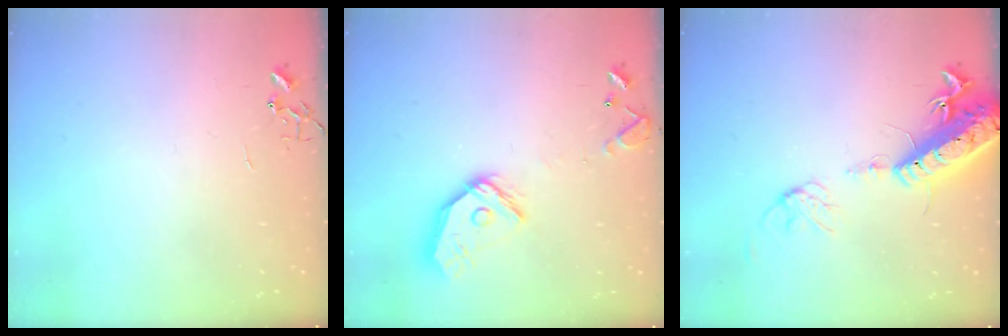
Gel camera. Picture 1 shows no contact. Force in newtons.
{"total": 14.6, "press": 14.4, "slide": 1.8}
{"total": 18.0, "press": 17.6, "slide": 4.1}